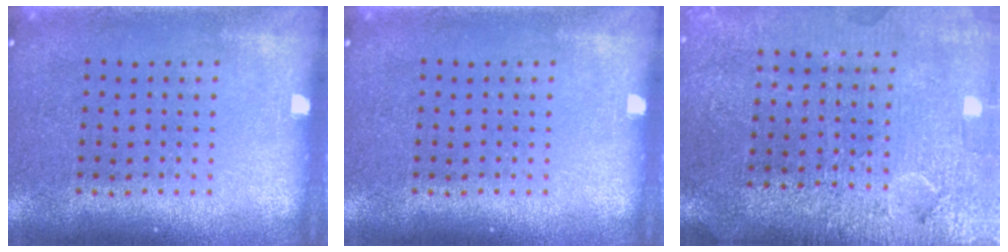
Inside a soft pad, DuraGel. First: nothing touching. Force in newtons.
{"total": 0.0}
{"total": 4.1, "press": 3.6, "slide": 1.9}